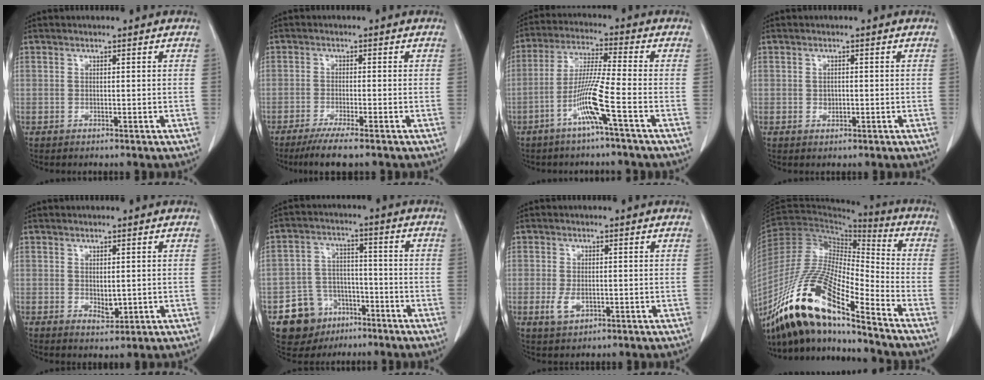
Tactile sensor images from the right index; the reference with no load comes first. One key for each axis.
{"total": 5.7, "fx": -4.3, "fy": -0.1, "fz": 3.8, "tx": -0.061, "ty": -0.014, "tz": -0.071}
{"total": 8.5, "fx": -3.8, "fy": -1.3, "fz": 7.5, "tx": -0.149, "ty": -0.001, "tz": -0.078}
{"total": 1.1, "fx": -0.1, "fy": 0.9, "fz": 0.6, "tx": -0.009, "ty": 0.003, "tz": 0.003}
{"total": 2.1, "fx": 0.1, "fy": 1.2, "fz": 1.8, "tx": -0.029, "ty": -0.006, "tz": 0.011}
{"total": 8.9, "fx": -4.8, "fy": 7.2, "fz": 2.0, "tx": -0.037, "ty": 0.018, "tz": -0.070}
{"total": 3.0, "fx": -0.6, "fy": 1.9, "fz": 2.3, "tx": -0.046, "ty": -0.002, "tz": -0.003}
{"total": 20.4, "fx": -15.0, "fy": 2.8, "fz": 13.5, "tx": -0.286, "ty": -0.024, "tz": -0.281}